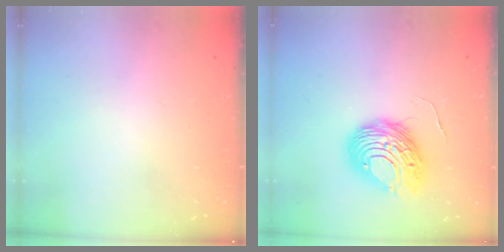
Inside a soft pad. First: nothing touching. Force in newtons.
{"total": 10.7, "press": 10.6, "slide": 1.2}